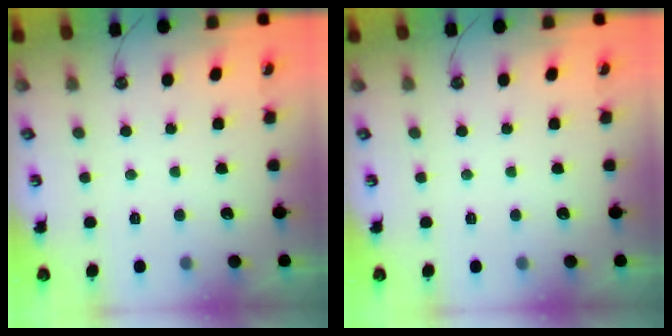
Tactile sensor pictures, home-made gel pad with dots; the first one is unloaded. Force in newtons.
{"total": 0.0}